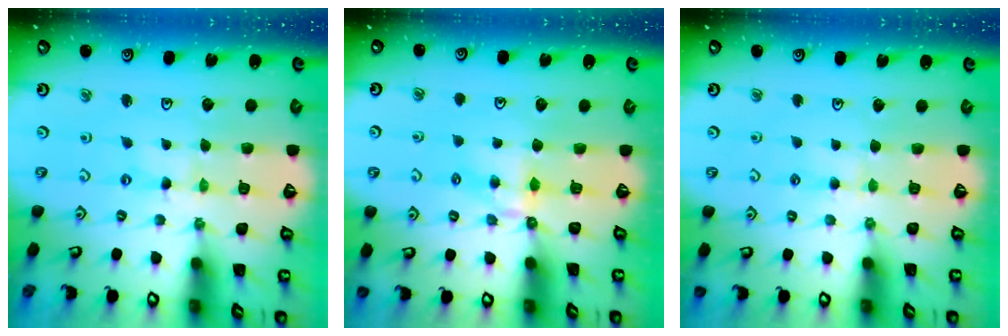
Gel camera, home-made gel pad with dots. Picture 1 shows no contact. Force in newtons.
{"total": 5.2, "press": 5.1, "slide": 1.0}
{"total": 2.9, "press": 2.8, "slide": 0.6}